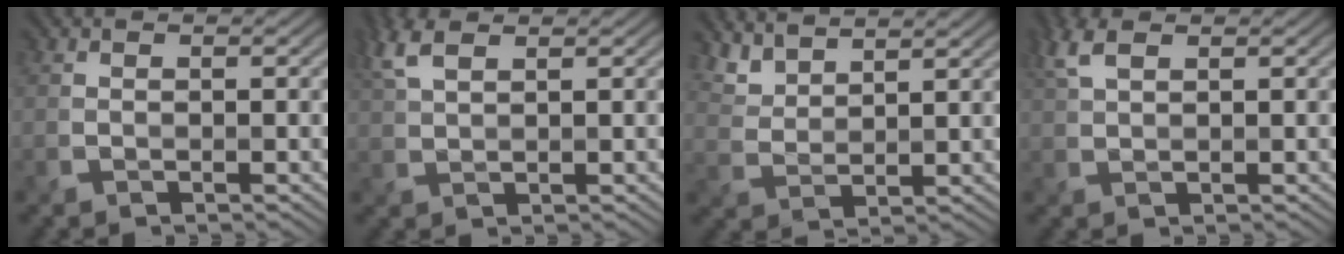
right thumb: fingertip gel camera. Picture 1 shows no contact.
{"total": 4.2, "force": [2.6, 1.4, 3.1], "torque": [-0.088, 0.015, 0.057]}
{"total": 4.7, "force": [4.1, 1.1, 1.9], "torque": [-0.052, 0.000, 0.091]}
{"total": 3.5, "force": [2.0, 1.3, 2.6], "torque": [-0.072, 0.014, 0.044]}